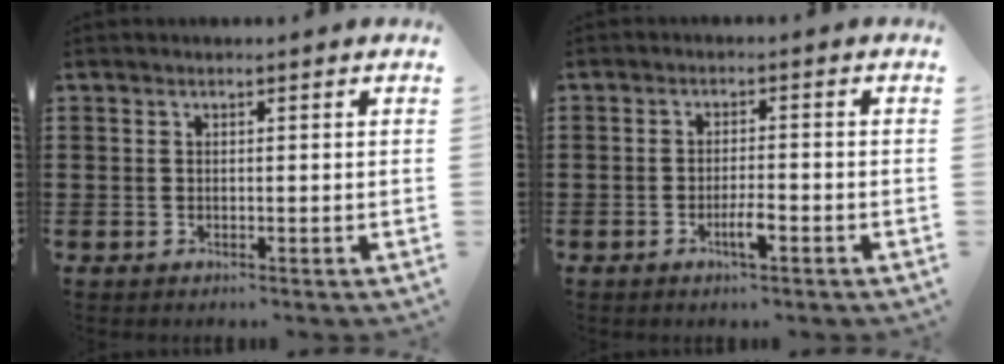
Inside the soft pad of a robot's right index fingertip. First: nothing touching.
{"total": 3.2, "force": [-1.6, 0.7, 2.7], "torque": [-0.052, 0.001, -0.032]}